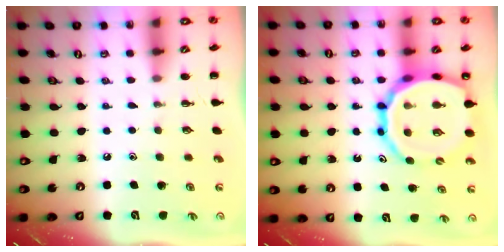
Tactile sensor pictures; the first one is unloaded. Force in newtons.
{"total": 21.2, "press": 20.8, "slide": 4.1}